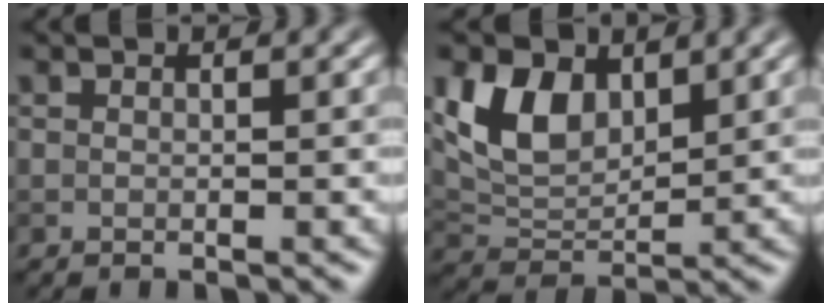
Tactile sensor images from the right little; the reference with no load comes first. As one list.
[{"total": 5.8, "force": [2.6, 3.6, 3.7], "torque": [-0.077, -0.007, 0.051]}]